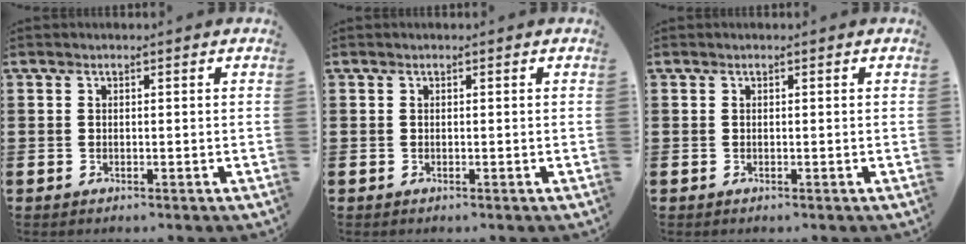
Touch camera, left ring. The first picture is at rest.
{"total": 0.0}
{"total": 0.0}